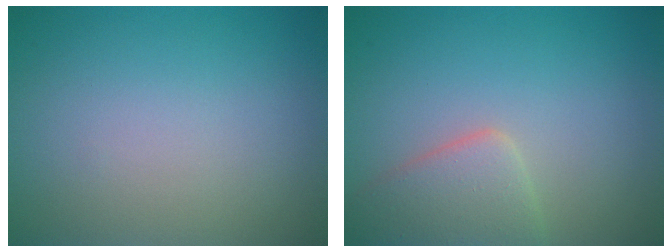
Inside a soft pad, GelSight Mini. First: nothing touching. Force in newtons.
{"total": 3.5, "press": 3.5, "slide": 0.2}